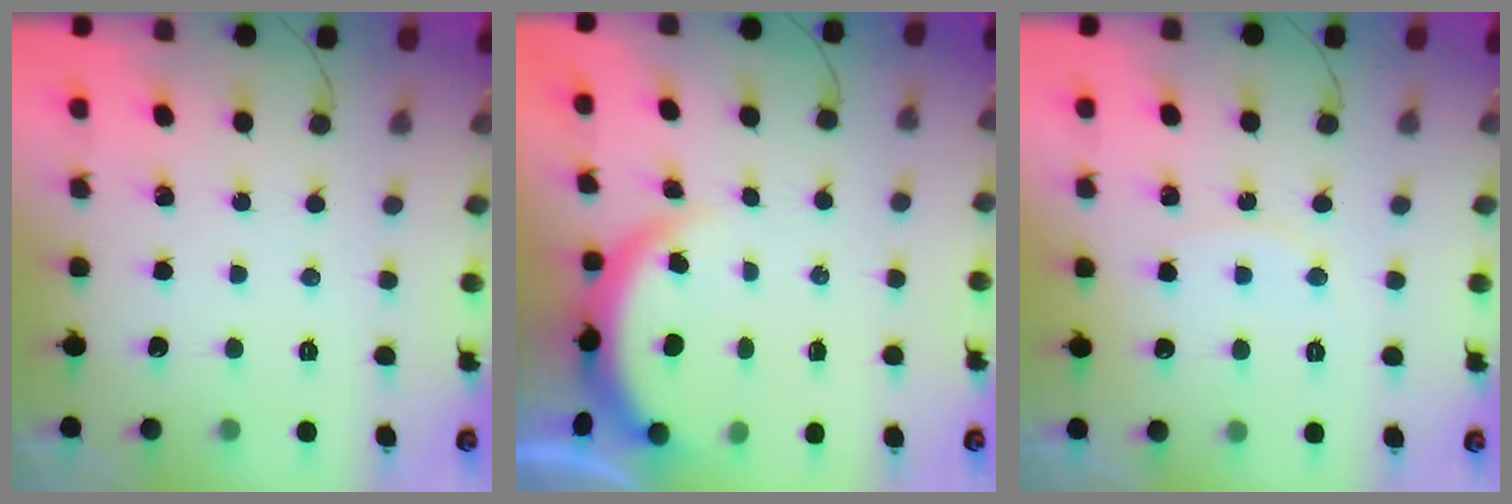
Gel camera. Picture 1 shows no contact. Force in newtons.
{"total": 3.8, "press": 3.8, "slide": 0.7}
{"total": 5.3, "press": 5.3, "slide": 0.4}